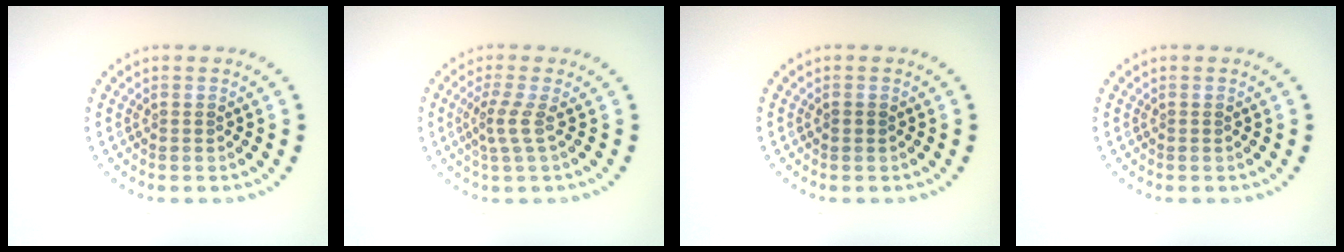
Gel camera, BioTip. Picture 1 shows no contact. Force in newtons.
{"total": 2.1, "press": 1.4, "slide": 1.5}
{"total": 0.8, "press": 0.8, "slide": 0.1}
{"total": 0.0}